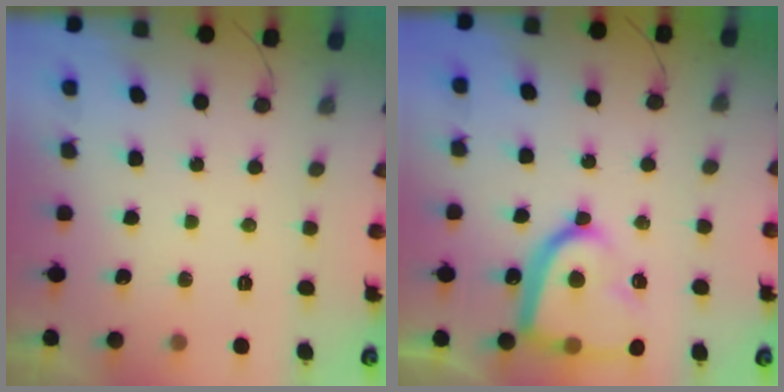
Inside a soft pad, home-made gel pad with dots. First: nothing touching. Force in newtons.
{"total": 18.6, "press": 18.5, "slide": 1.6}